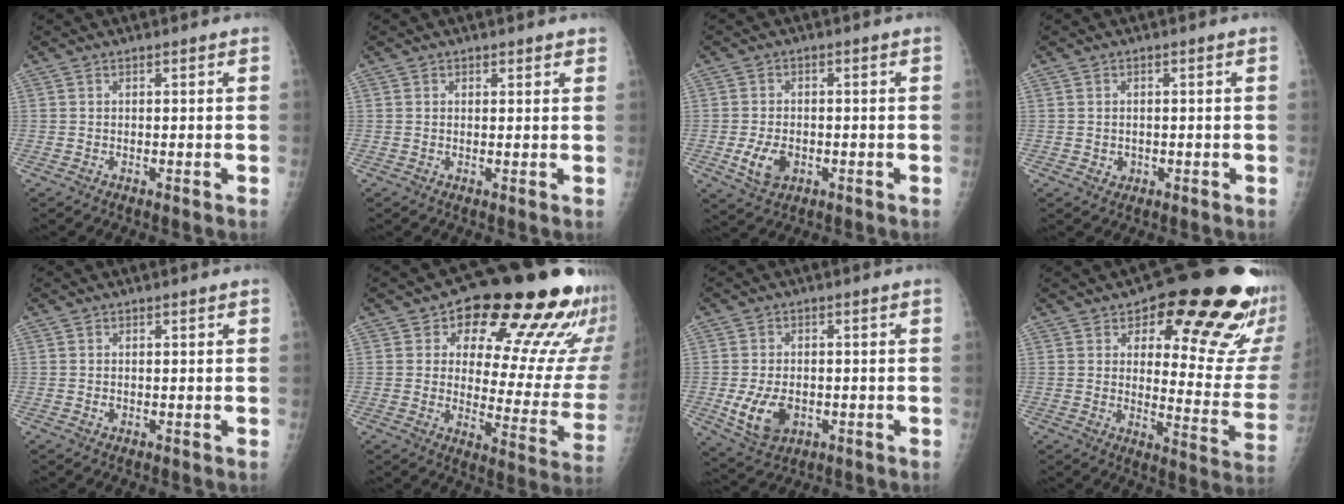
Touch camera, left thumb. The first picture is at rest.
{"total": 1.2, "force": [0.9, 0.6, 0.4], "torque": [0.004, -0.005, 0.008]}
{"total": 5.7, "force": [-1.7, 3.8, 3.8], "torque": [-0.065, 0.001, -0.025]}
{"total": 1.6, "force": [-0.3, 1.5, 0.6], "torque": [-0.003, 0.003, 0.001]}
{"total": 0.7, "force": [0.0, 0.6, 0.4], "torque": [-0.003, 0.000, 0.001]}
{"total": 24.2, "force": [14.8, 10.2, 16.1], "torque": [-0.160, -0.068, 0.190]}
{"total": 8.2, "force": [-1.9, 5.5, 5.8], "torque": [-0.098, 0.001, -0.020]}
{"total": 24.0, "force": [13.2, 8.7, 18.1], "torque": [-0.181, -0.066, 0.174]}